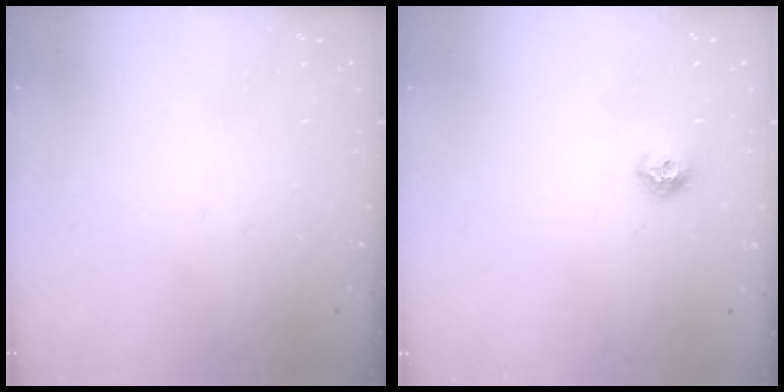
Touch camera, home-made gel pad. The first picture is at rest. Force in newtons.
{"total": 6.5, "press": 6.5, "slide": 0.7}